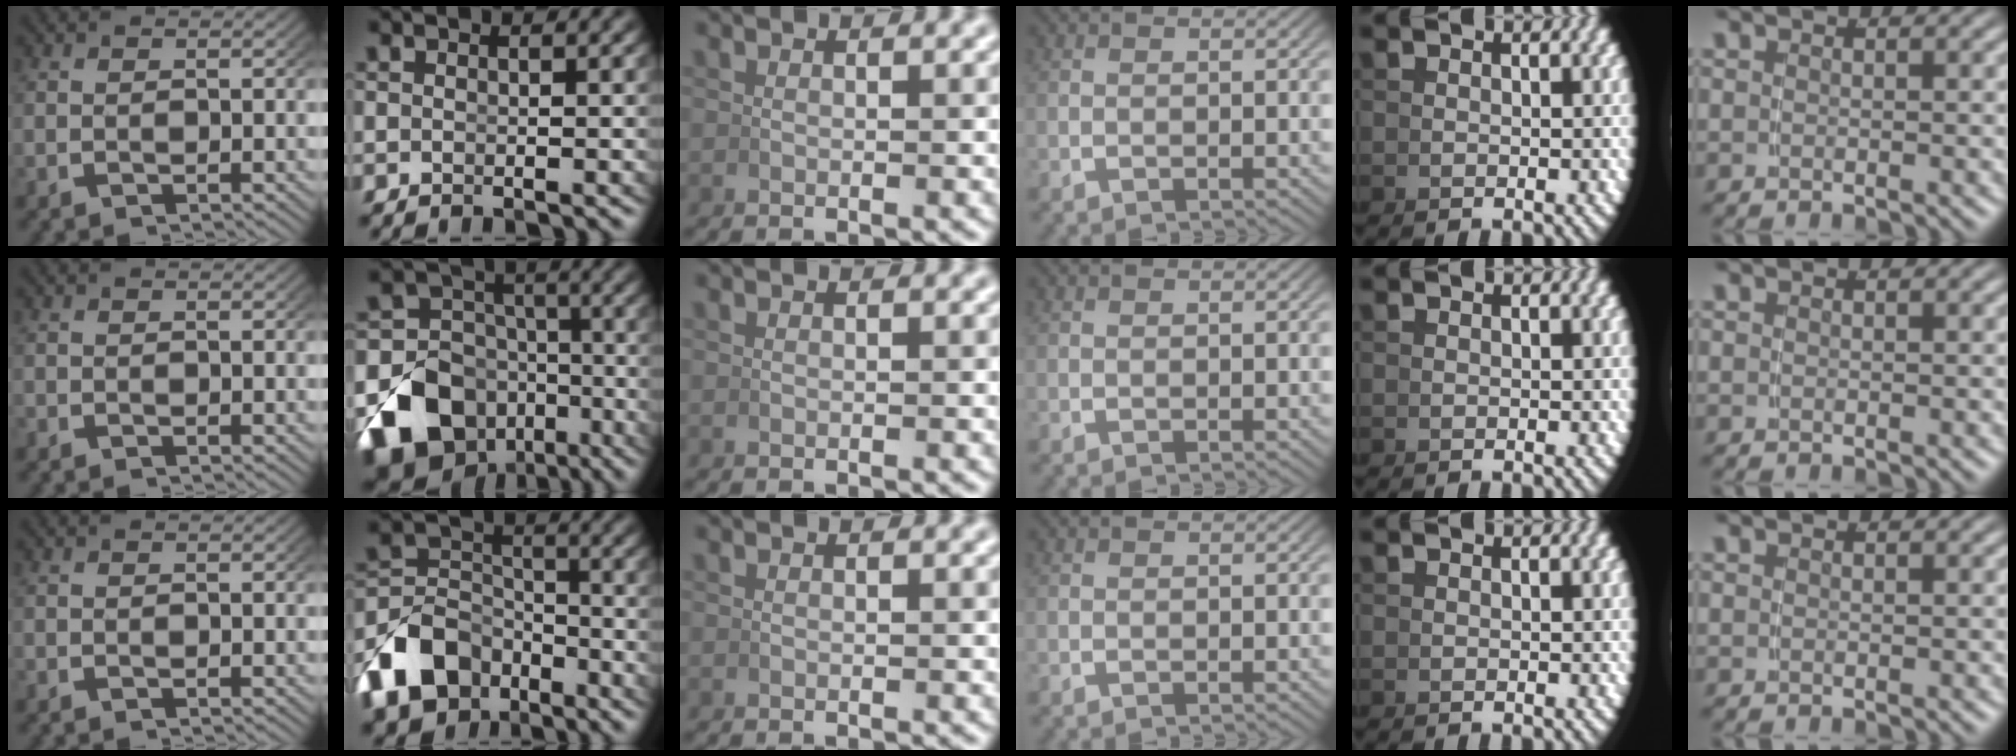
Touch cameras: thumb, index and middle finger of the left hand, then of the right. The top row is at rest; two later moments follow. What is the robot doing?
{"motion": "grasp_and_lifting", "object": "coin"}